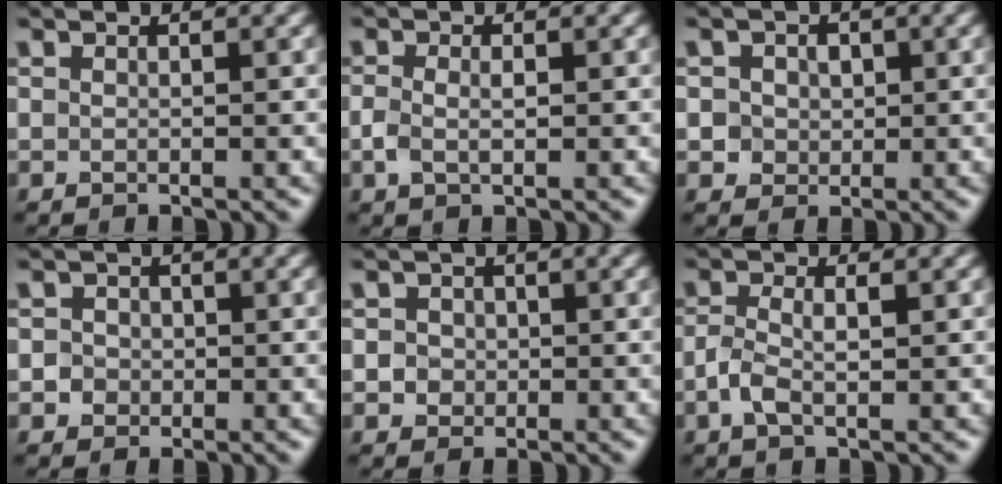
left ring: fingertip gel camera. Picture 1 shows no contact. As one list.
[{"total": 1.8, "force": [-0.3, 1.0, 1.5], "torque": [-0.035, -0.001, -0.005]}, {"total": 2.8, "force": [0.6, 2.5, 1.1], "torque": [-0.013, 0.005, 0.008]}, {"total": 2.3, "force": [0.1, 2.2, 0.7], "torque": [0.009, 0.008, -0.010]}, {"total": 2.3, "force": [0.3, 2.1, 0.7], "torque": [0.005, 0.005, 0.003]}, {"total": 2.3, "force": [-0.5, 1.1, 2.0], "torque": [-0.048, 0.002, -0.011]}]